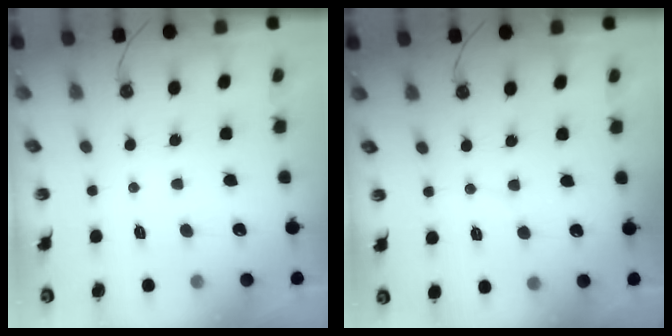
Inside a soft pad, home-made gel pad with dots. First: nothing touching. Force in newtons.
{"total": 2.3, "press": 2.3, "slide": 0.2}